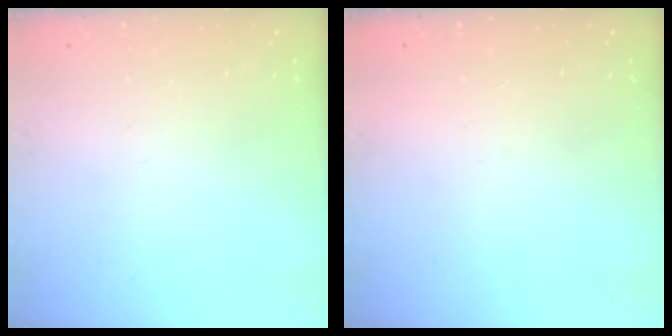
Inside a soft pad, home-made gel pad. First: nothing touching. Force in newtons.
{"total": 1.5, "press": 1.5, "slide": 0.1}